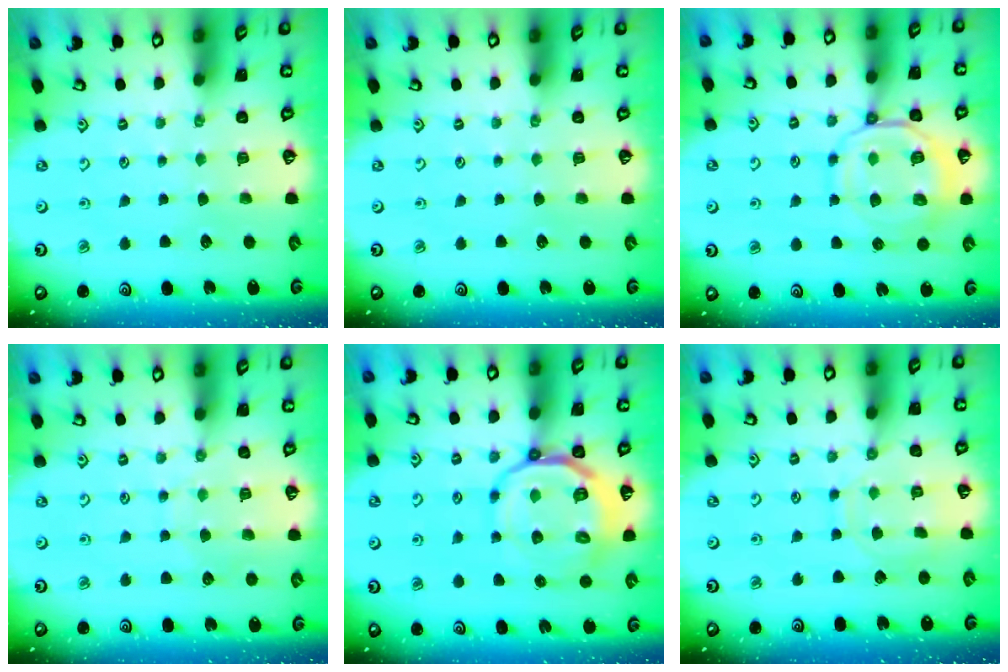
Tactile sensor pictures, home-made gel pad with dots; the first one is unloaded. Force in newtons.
{"total": 0.0}
{"total": 12.0, "press": 11.9, "slide": 1.2}
{"total": 6.8, "press": 6.8, "slide": 0.6}
{"total": 13.9, "press": 13.7, "slide": 2.6}
{"total": 9.9, "press": 9.9, "slide": 0.6}